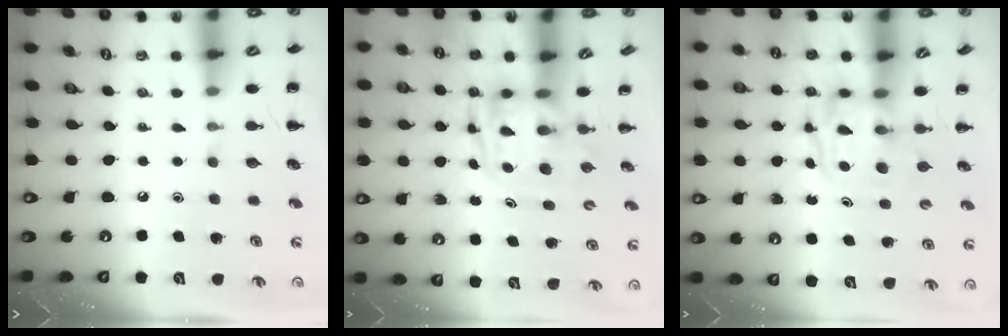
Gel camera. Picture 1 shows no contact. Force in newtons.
{"total": 3.3, "press": 3.2, "slide": 0.6}
{"total": 3.6, "press": 3.6, "slide": 0.4}